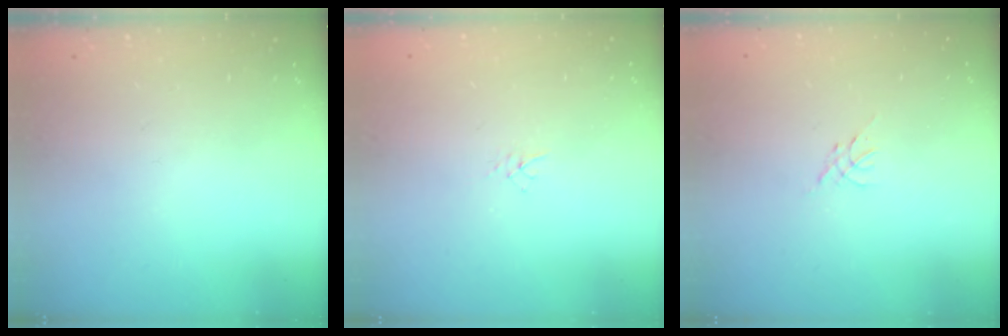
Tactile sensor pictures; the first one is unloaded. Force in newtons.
{"total": 1.9, "press": 1.9, "slide": 0.3}
{"total": 0.5, "press": 0.4, "slide": 0.3}